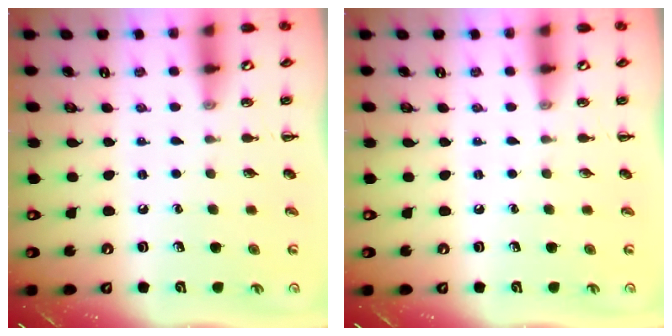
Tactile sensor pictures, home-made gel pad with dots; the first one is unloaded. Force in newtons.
{"total": 0.0}